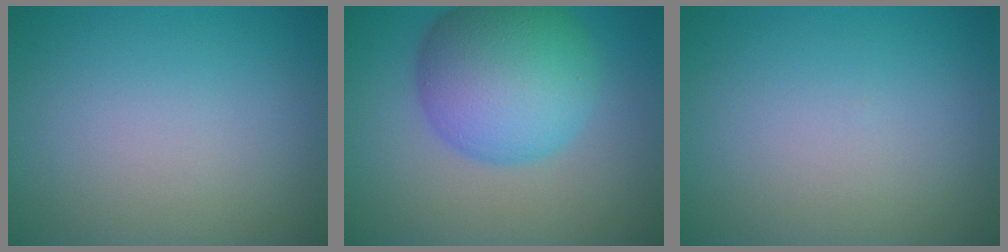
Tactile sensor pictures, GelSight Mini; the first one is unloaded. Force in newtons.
{"total": 9.7, "press": 9.7, "slide": 0.3}
{"total": 0.0}